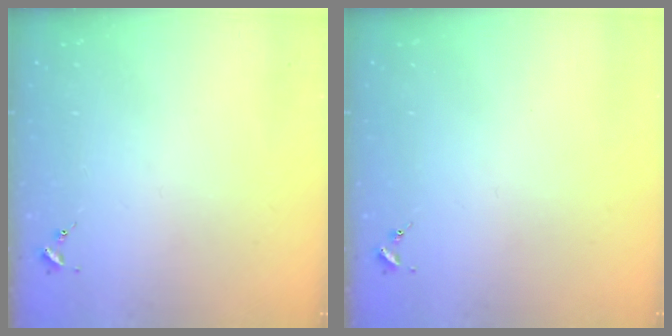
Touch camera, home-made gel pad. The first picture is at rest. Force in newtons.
{"total": 0.0}